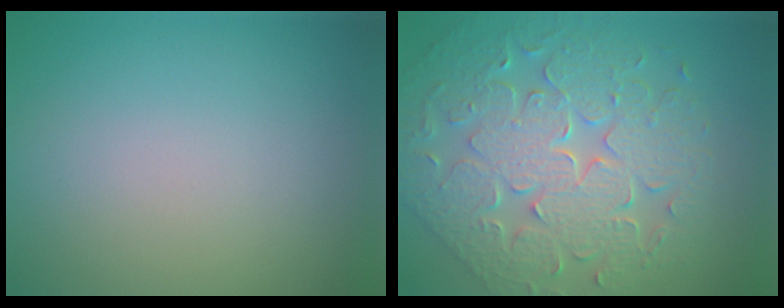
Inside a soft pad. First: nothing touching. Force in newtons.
{"total": 9.3, "press": 7.1, "slide": 6.1}